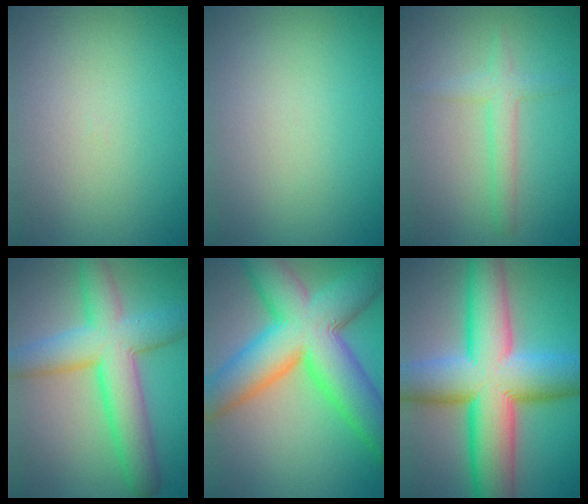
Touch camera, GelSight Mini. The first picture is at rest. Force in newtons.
{"total": 0.0}
{"total": 2.3, "press": 2.3, "slide": 0.1}
{"total": 7.9, "press": 7.9, "slide": 0.2}
{"total": 13.1, "press": 13.1, "slide": 0.4}
{"total": 14.1, "press": 14.1, "slide": 0.5}